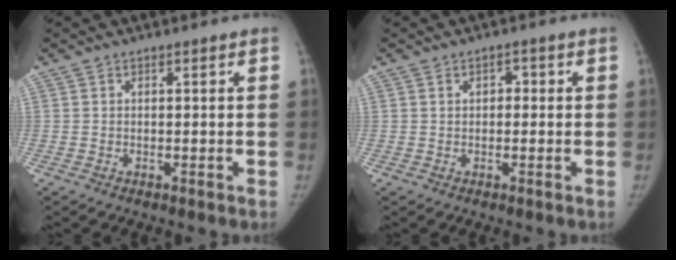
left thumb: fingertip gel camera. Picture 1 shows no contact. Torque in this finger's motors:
{"motor_torque": [-0.23, 0.06, -0.21, 0.04, -0.01]}